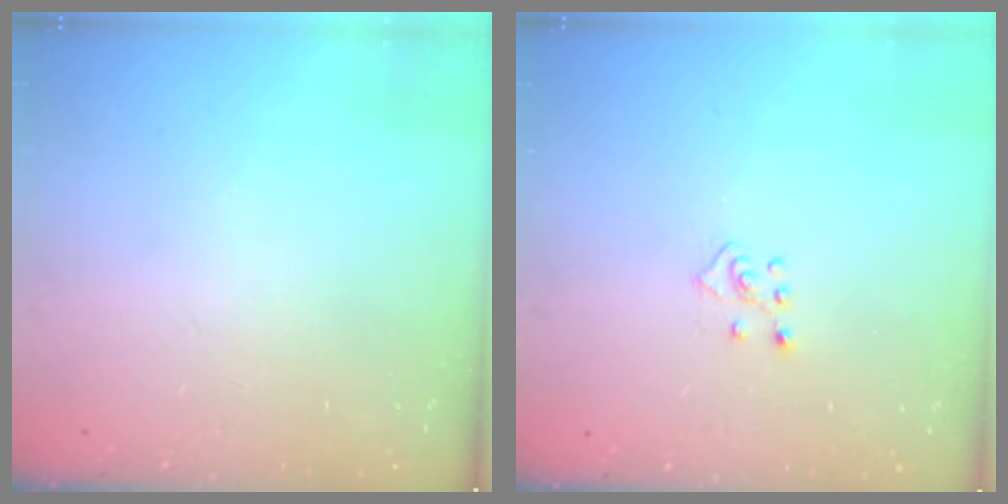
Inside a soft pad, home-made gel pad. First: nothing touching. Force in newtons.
{"total": 2.3, "press": 2.3, "slide": 0.5}